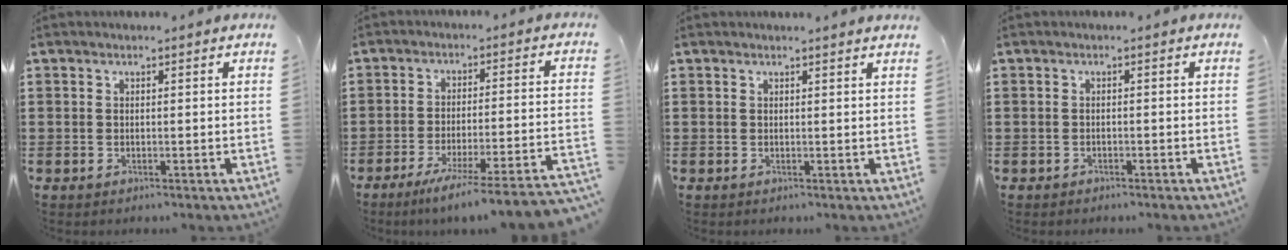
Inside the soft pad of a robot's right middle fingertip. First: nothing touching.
{"total": 7.0, "force": [-5.7, -0.9, 4.0], "torque": [-0.058, -0.017, -0.108]}
{"total": 0.7, "force": [0.6, -0.2, 0.2], "torque": [0.002, -0.007, 0.011]}
{"total": 0.7, "force": [-0.7, 0.2, 0.1], "torque": [-0.004, 0.000, -0.014]}